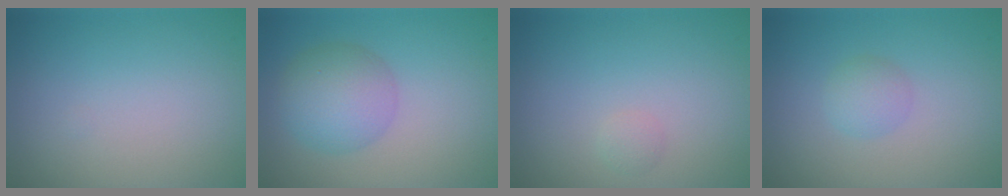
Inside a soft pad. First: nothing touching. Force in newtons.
{"total": 4.7, "press": 4.7, "slide": 0.1}
{"total": 0.7, "press": 0.7, "slide": 0.0}
{"total": 1.7, "press": 1.7, "slide": 0.1}